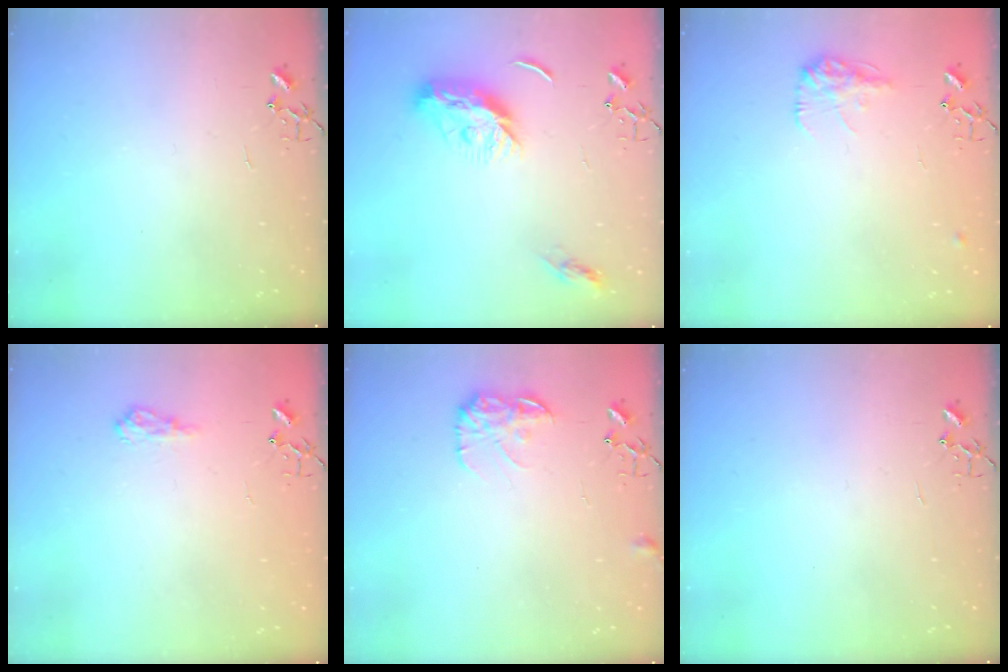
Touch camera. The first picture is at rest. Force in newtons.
{"total": 11.5, "press": 11.5, "slide": 0.2}
{"total": 10.5, "press": 10.5, "slide": 0.5}
{"total": 9.0, "press": 9.0, "slide": 0.9}
{"total": 9.5, "press": 9.5, "slide": 0.2}
{"total": 0.0}